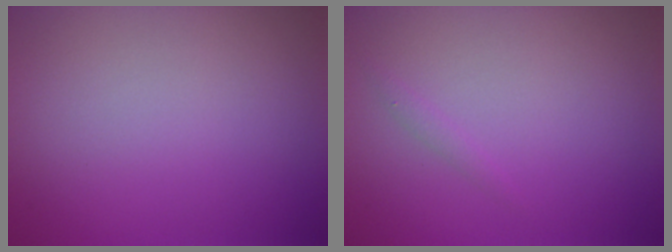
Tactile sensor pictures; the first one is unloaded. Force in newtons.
{"total": 0.5, "press": 0.5, "slide": 0.0}